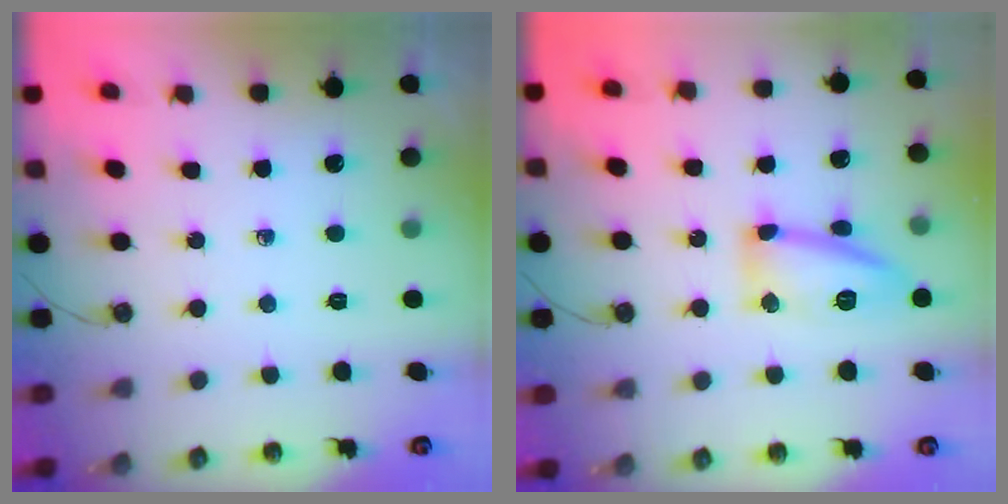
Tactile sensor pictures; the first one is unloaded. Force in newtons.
{"total": 15.2, "press": 15.1, "slide": 1.2}